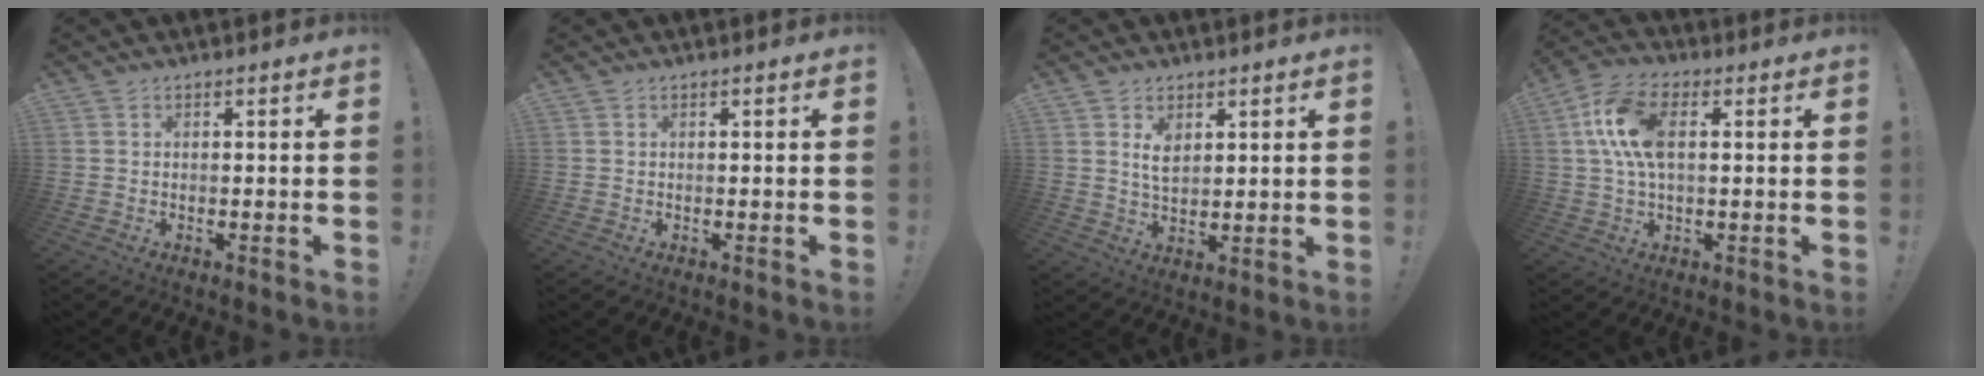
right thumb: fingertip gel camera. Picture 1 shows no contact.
{"total": 0.0}
{"total": 5.2, "force": [2.5, 3.6, 2.9], "torque": [-0.043, -0.010, 0.045]}
{"total": 12.7, "force": [2.4, 7.0, 10.3], "torque": [-0.213, 0.009, 0.045]}